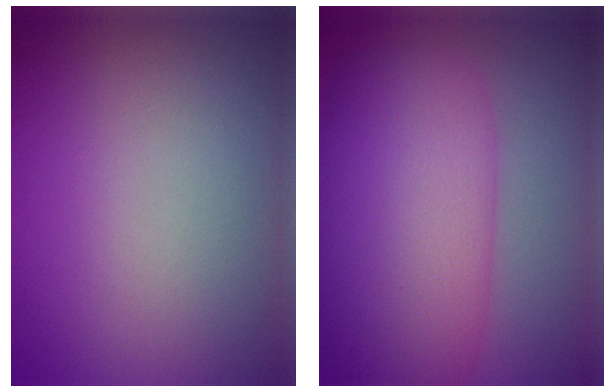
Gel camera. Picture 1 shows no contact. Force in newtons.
{"total": 11.0, "press": 11.0, "slide": 0.2}